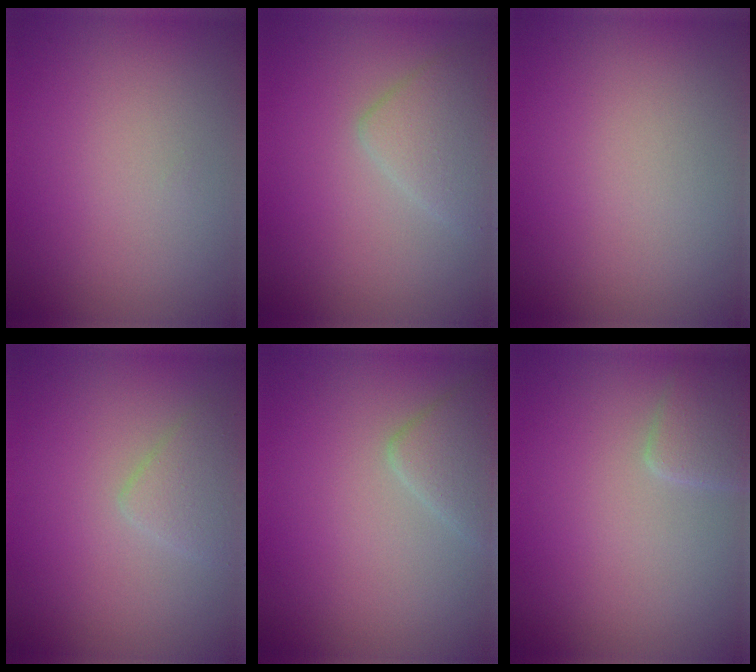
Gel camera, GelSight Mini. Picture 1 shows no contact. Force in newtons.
{"total": 2.8, "press": 2.8, "slide": 0.1}
{"total": 0.0}
{"total": 1.9, "press": 1.9, "slide": 0.1}
{"total": 2.6, "press": 2.6, "slide": 0.1}
{"total": 2.1, "press": 2.0, "slide": 0.2}